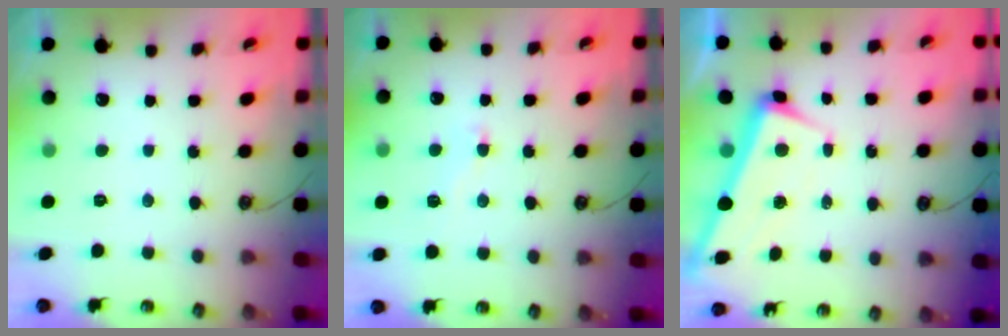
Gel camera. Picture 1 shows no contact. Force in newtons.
{"total": 2.3, "press": 2.2, "slide": 0.9}
{"total": 1.7, "press": 1.6, "slide": 0.5}